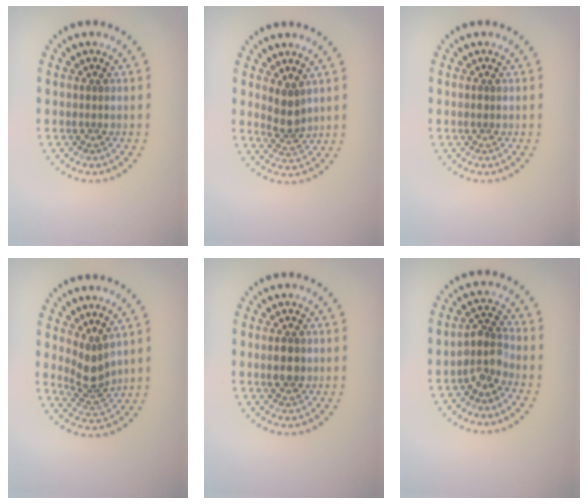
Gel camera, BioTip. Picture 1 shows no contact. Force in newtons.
{"total": 2.3, "press": 1.9, "slide": 1.3}
{"total": 0.5, "press": 0.5, "slide": 0.1}
{"total": 2.9, "press": 2.1, "slide": 2.0}
{"total": 2.2, "press": 2.2, "slide": 0.1}
{"total": 2.8, "press": 2.2, "slide": 1.8}